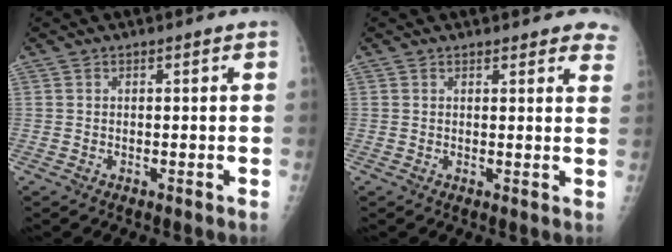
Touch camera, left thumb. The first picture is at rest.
{"total": 6.1, "force": [5.4, 1.9, 2.0], "torque": [0.010, -0.019, 0.044]}